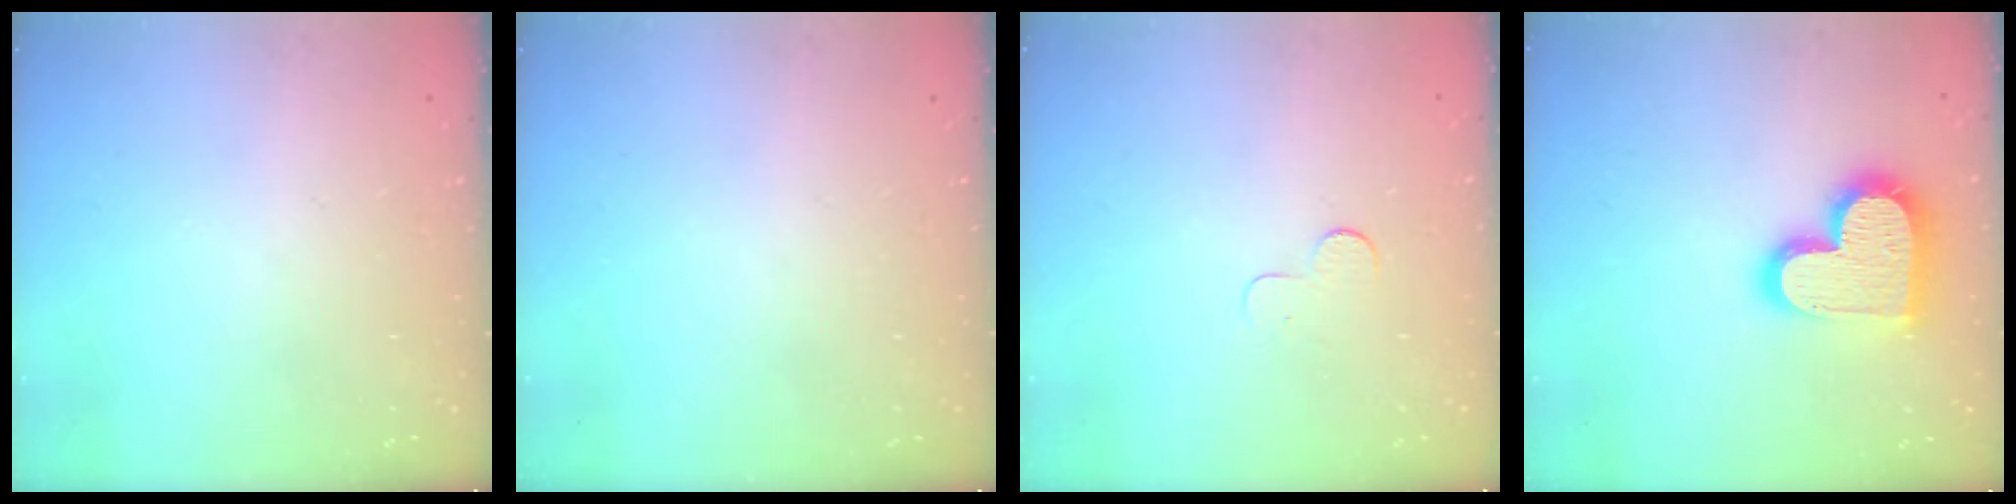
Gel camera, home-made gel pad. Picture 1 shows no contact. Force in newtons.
{"total": 0.0}
{"total": 2.9, "press": 2.9, "slide": 0.3}
{"total": 17.5, "press": 17.4, "slide": 1.3}